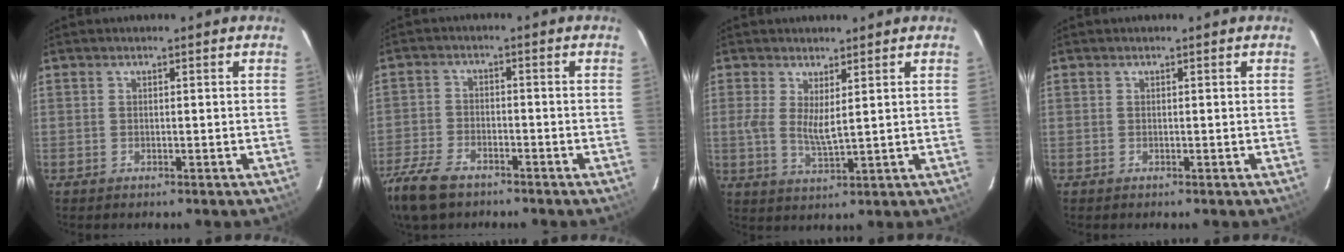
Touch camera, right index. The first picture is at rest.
{"total": 10.9, "force": [-7.8, 5.2, 5.4], "torque": [-0.149, -0.019, -0.155]}
{"total": 4.4, "force": [1.4, 1.1, 4.1], "torque": [-0.077, -0.011, 0.025]}
{"total": 0.0}